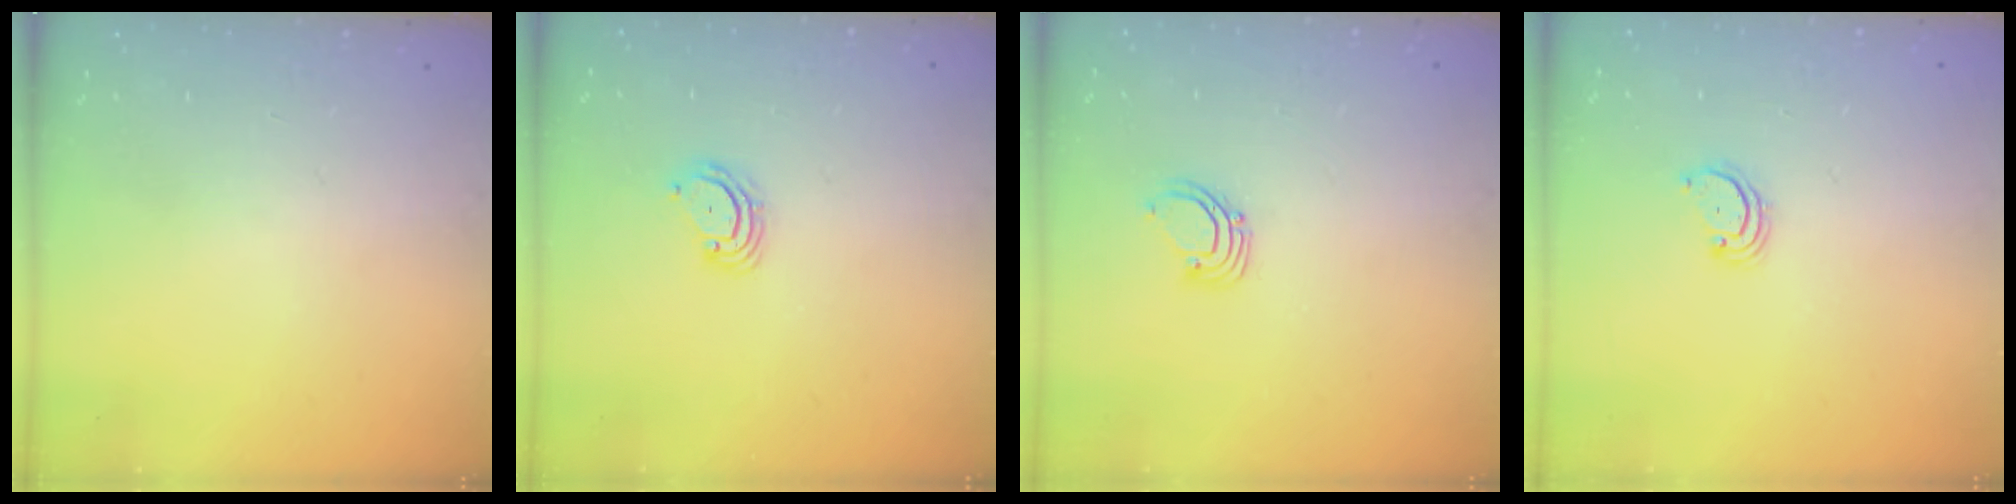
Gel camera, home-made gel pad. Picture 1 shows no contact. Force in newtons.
{"total": 4.5, "press": 4.5, "slide": 0.3}
{"total": 2.9, "press": 2.9, "slide": 0.3}
{"total": 2.8, "press": 2.8, "slide": 0.3}